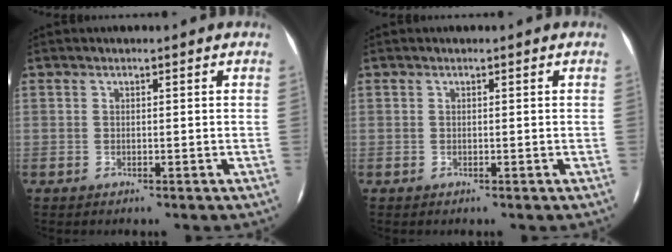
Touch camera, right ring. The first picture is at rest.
{"total": 0.0}